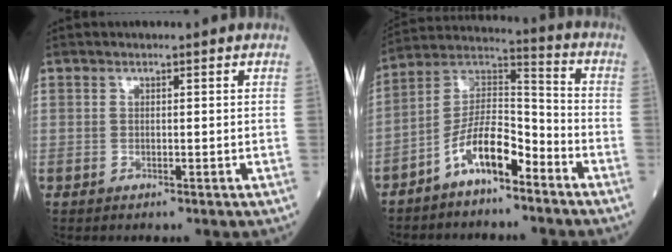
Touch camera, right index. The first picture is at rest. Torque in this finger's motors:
{"motor_torque": [0.37, -0.40, 0.79, 0.17]}